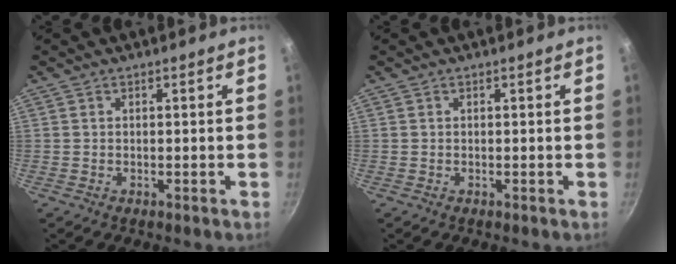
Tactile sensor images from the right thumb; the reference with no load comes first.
{"total": 0.0}